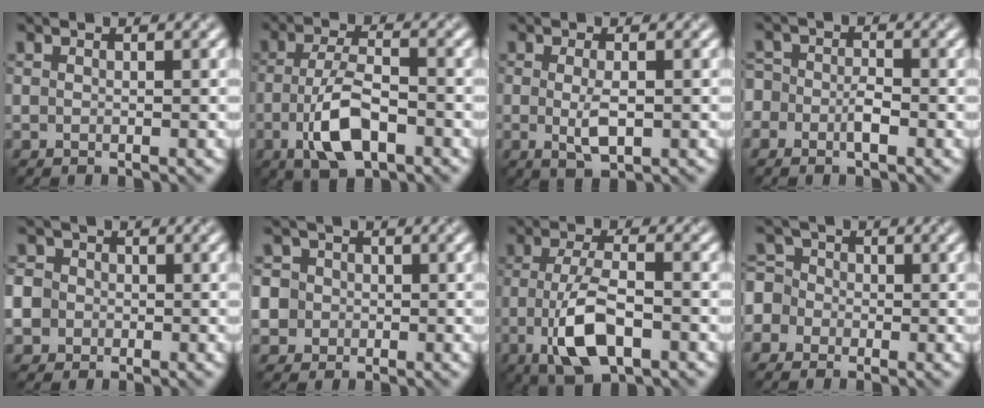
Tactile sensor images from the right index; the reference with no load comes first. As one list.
[{"total": 5.9, "force": [-2.2, 2.4, 4.9], "torque": [-0.100, 0.000, -0.044]}, {"total": 2.5, "force": [-0.2, 0.6, 2.4], "torque": [-0.049, -0.006, -0.001]}, {"total": 2.1, "force": [-1.0, 1.4, 1.2], "torque": [-0.020, 0.005, -0.026]}, {"total": 8.3, "force": [-1.7, 7.6, 2.8], "torque": [-0.062, 0.008, -0.073]}, {"total": 6.7, "force": [-0.1, 6.3, 2.1], "torque": [-0.047, 0.027, -0.029]}, {"total": 6.5, "force": [-2.0, 2.6, 5.6], "torque": [-0.113, -0.003, -0.040]}, {"total": 4.9, "force": [-1.4, 4.5, 1.4], "torque": [-0.025, 0.020, -0.051]}]